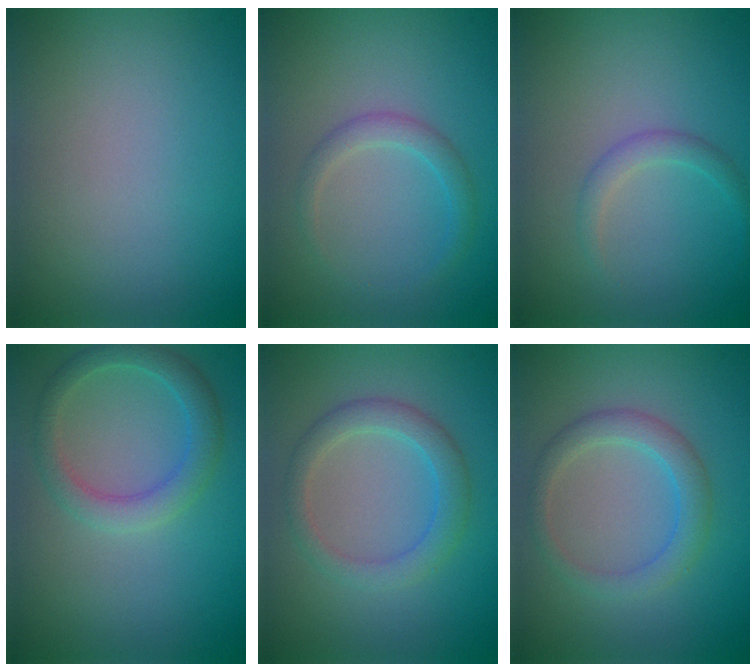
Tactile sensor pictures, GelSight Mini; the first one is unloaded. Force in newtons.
{"total": 1.7, "press": 1.7, "slide": 0.1}
{"total": 1.4, "press": 1.3, "slide": 0.1}
{"total": 2.9, "press": 2.9, "slide": 0.2}
{"total": 1.9, "press": 1.9, "slide": 0.2}
{"total": 2.7, "press": 2.7, "slide": 0.1}